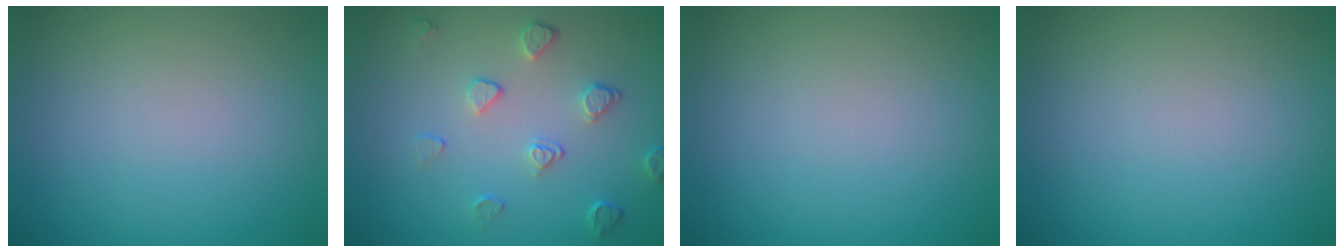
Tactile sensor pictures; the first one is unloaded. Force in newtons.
{"total": 2.1, "press": 1.4, "slide": 1.5}
{"total": 0.0}
{"total": 0.0}